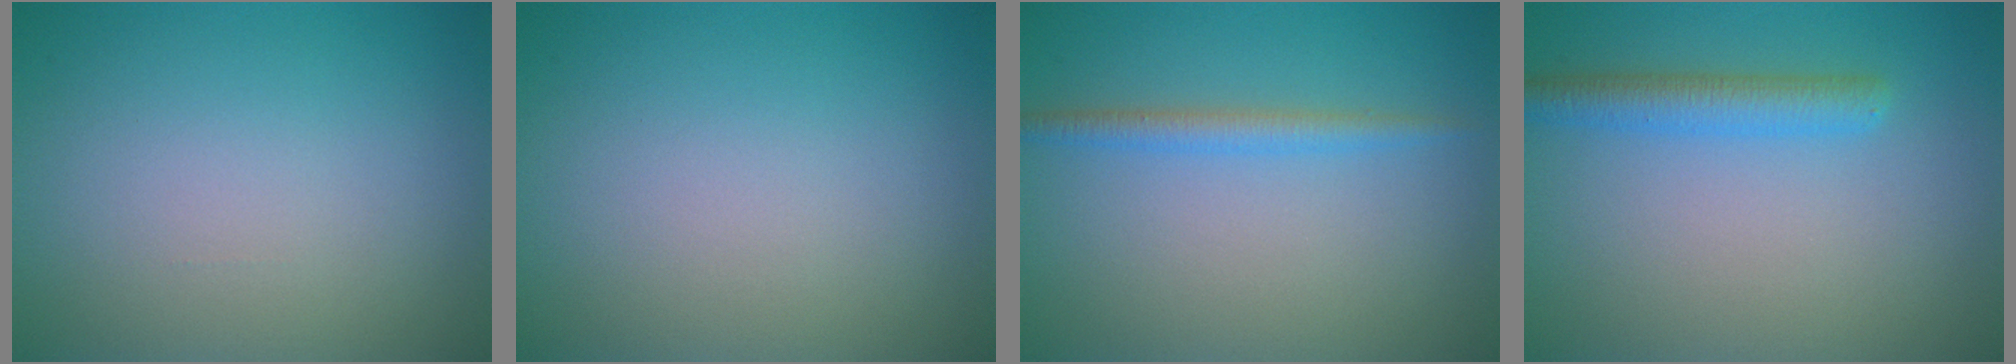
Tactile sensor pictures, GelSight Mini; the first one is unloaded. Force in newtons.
{"total": 0.0}
{"total": 1.9, "press": 1.9, "slide": 0.0}
{"total": 2.9, "press": 2.9, "slide": 0.2}